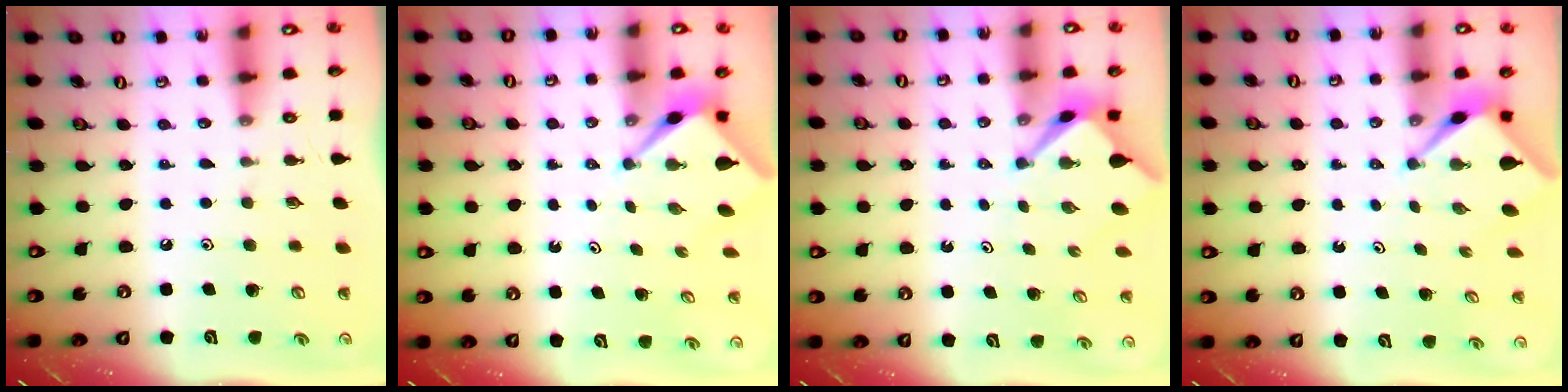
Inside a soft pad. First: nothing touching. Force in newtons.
{"total": 2.6, "press": 2.6, "slide": 0.2}
{"total": 2.6, "press": 2.6, "slide": 0.3}
{"total": 2.5, "press": 2.5, "slide": 0.2}